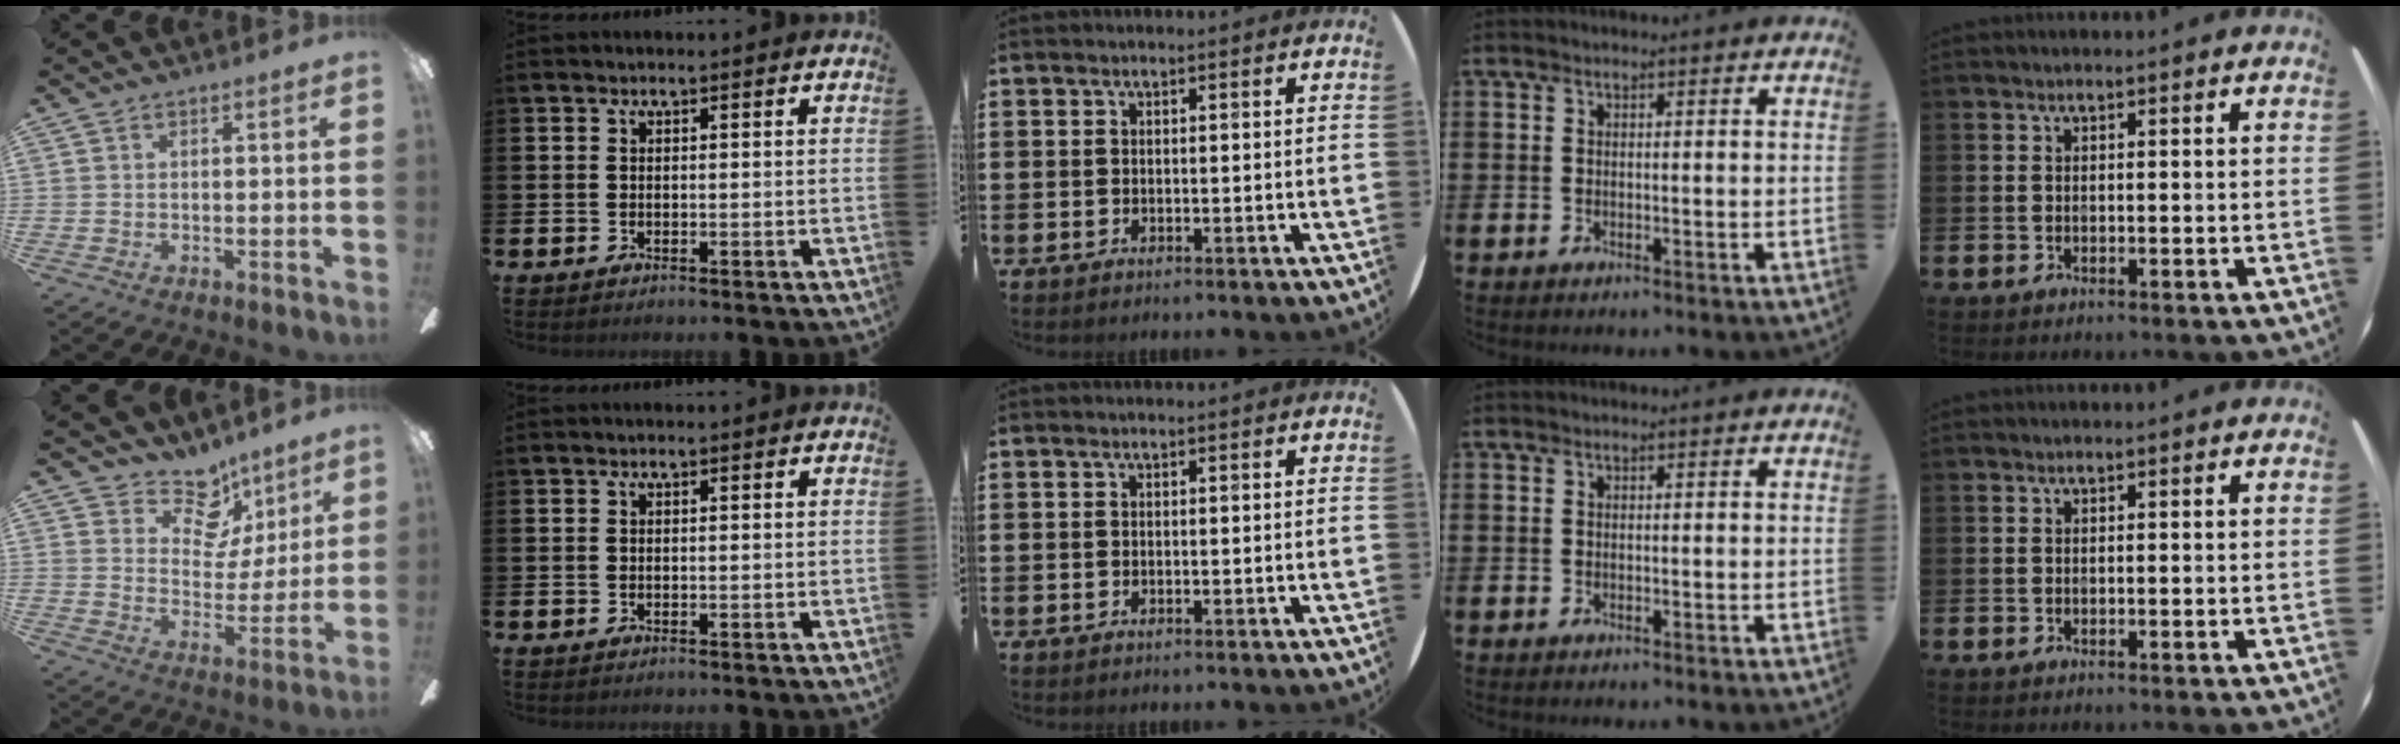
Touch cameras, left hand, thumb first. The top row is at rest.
{"thumb": {"total": 12.1, "force": [8.4, 7.6, 4.4], "torque": [-0.068, -0.059, 0.158]}}